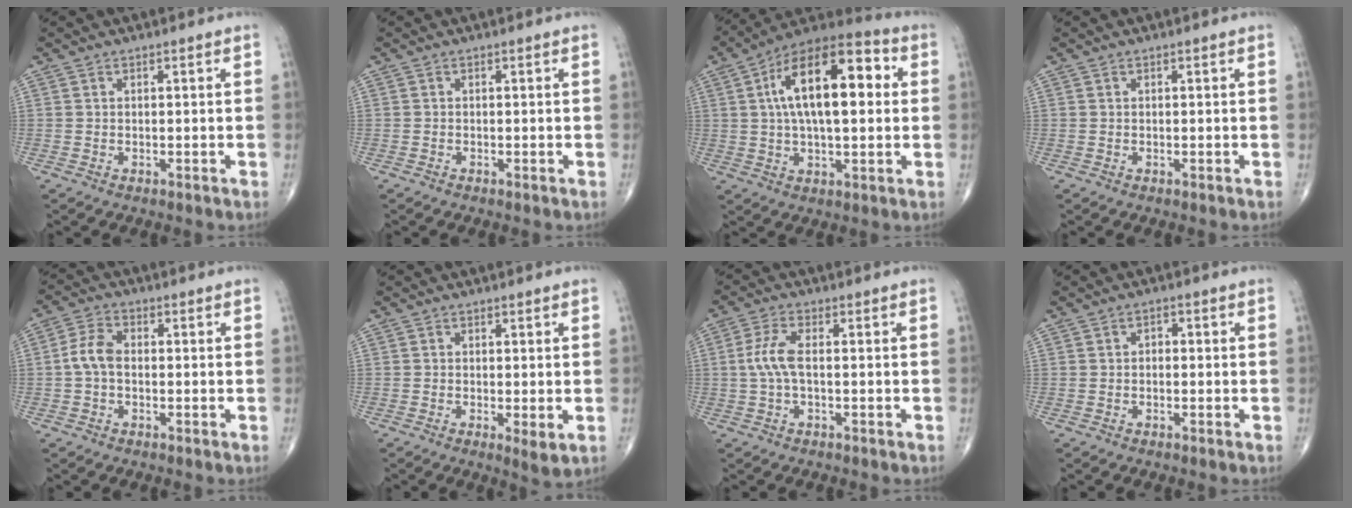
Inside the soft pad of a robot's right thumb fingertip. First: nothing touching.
{"total": 0.0}
{"total": 20.0, "force": [3.7, 8.9, 17.5], "torque": [-0.271, 0.025, 0.049]}
{"total": 0.0}
{"total": 5.0, "force": [-0.5, 3.1, 3.9], "torque": [-0.077, 0.017, -0.017]}
{"total": 3.1, "force": [-0.5, 0.8, 3.0], "torque": [-0.052, -0.014, -0.011]}
{"total": 5.0, "force": [-0.1, 1.8, 4.7], "torque": [-0.118, 0.011, -0.007]}
{"total": 1.4, "force": [-0.1, 1.0, 1.0], "torque": [-0.008, 0.007, -0.006]}